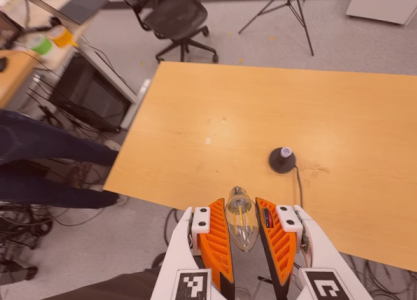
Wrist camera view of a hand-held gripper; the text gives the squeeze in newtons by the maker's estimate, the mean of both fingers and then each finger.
{"total": 10.3, "left": 10.0, "right": 10.6}